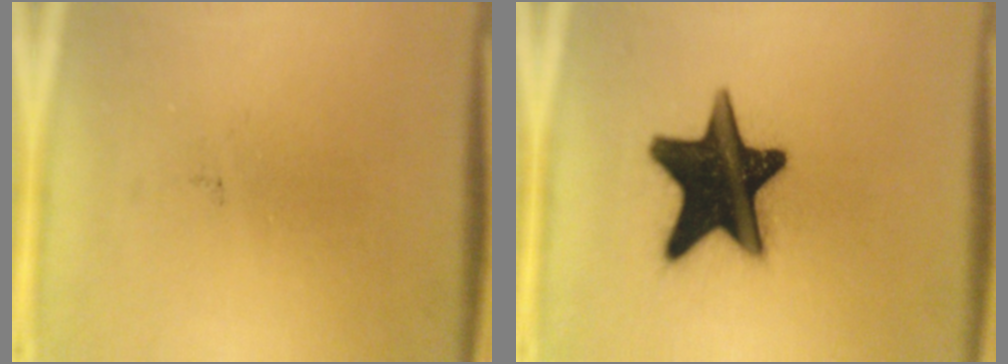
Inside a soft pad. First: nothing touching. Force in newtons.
{"total": 19.2}